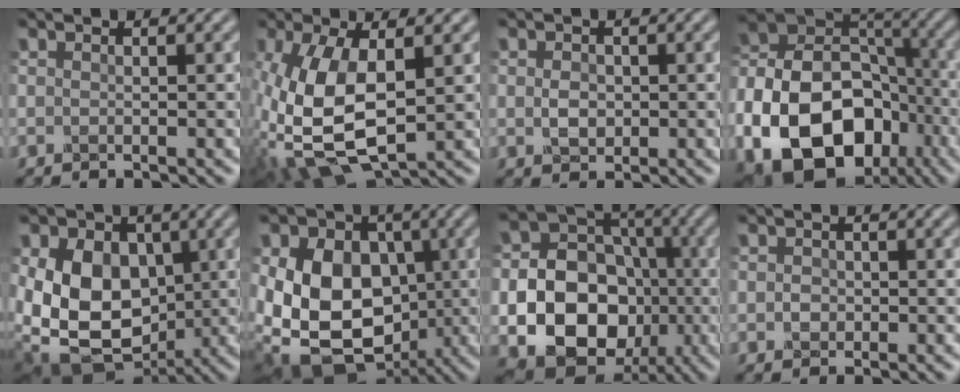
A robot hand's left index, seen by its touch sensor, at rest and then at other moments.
{"total": 9.4, "force": [-1.1, 4.7, 8.1], "torque": [-0.205, -0.010, -0.015]}
{"total": 1.5, "force": [0.0, 1.3, 0.8], "torque": [-0.025, 0.002, -0.002]}
{"total": 17.3, "force": [-6.6, 12.7, 9.7], "torque": [-0.210, -0.010, -0.109]}
{"total": 15.5, "force": [0.0, 12.7, 8.9], "torque": [-0.185, 0.012, -0.016]}
{"total": 16.5, "force": [-1.3, 13.8, 9.0], "torque": [-0.190, 0.009, -0.041]}
{"total": 16.3, "force": [-3.8, 13.9, 7.6], "torque": [-0.158, -0.018, -0.076]}
{"total": 0.8, "force": [-0.2, 0.8, 0.1], "torque": [-0.009, 0.004, -0.006]}